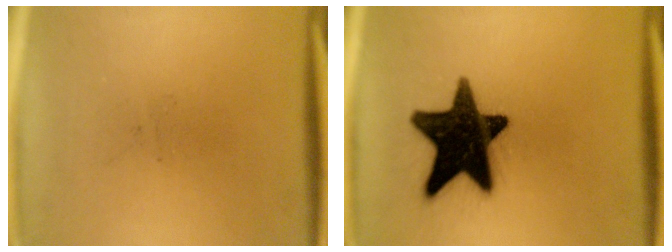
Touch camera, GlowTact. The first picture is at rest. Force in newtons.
{"total": 18.3}